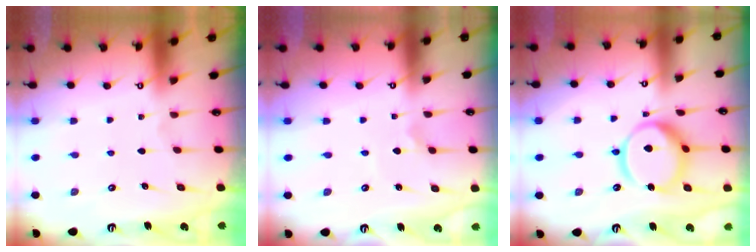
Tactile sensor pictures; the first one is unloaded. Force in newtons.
{"total": 1.3, "press": 1.3, "slide": 0.3}
{"total": 15.1, "press": 15.0, "slide": 1.8}